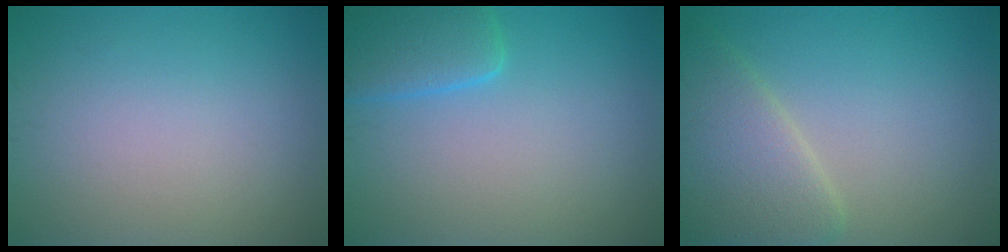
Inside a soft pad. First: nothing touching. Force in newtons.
{"total": 3.4, "press": 3.4, "slide": 0.4}
{"total": 5.2, "press": 5.2, "slide": 0.3}